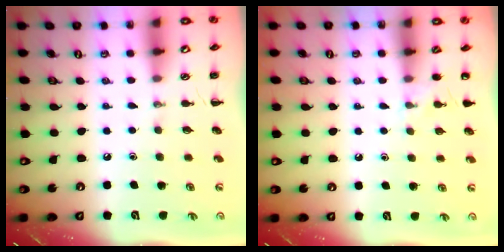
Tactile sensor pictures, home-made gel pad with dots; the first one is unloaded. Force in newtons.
{"total": 3.7, "press": 3.6, "slide": 1.1}